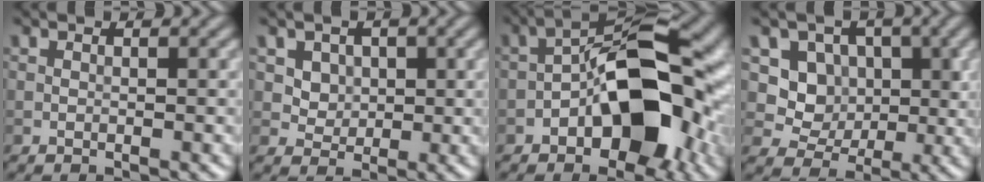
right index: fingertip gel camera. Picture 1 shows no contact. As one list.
[{"total": 3.4, "force": [1.2, 2.8, 1.6], "torque": [-0.032, -0.006, 0.033]}, {"total": 10.9, "force": [-3.1, 5.8, 8.7], "torque": [-0.119, 0.019, -0.063]}, {"total": 5.1, "force": [1.3, 4.4, 2.2], "torque": [-0.034, -0.013, 0.021]}]